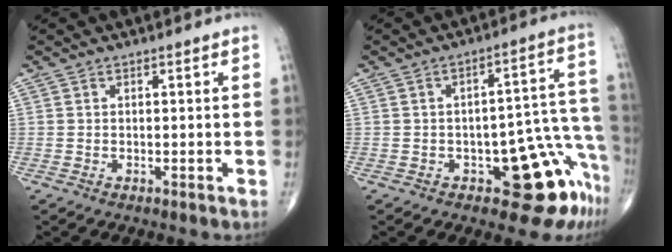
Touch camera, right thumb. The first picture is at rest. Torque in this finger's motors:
{"motor_torque": [3.05, 1.97, 0.88, -0.56, 0.03]}